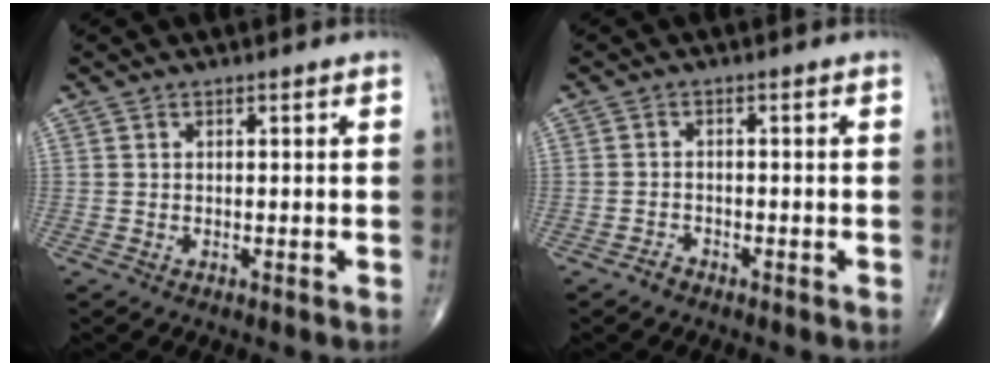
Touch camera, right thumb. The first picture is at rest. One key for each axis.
{"total": 1.4, "fx": -1.2, "fy": 0.7, "fz": 0.2, "tx": -0.006, "ty": 0.004, "tz": -0.023}